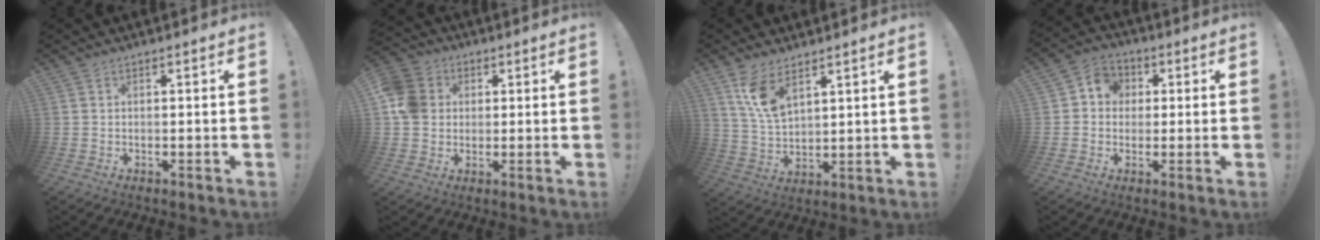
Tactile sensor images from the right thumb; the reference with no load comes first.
{"total": 10.1, "force": [1.1, 9.0, 4.3], "torque": [-0.078, 0.007, 0.024]}
{"total": 9.4, "force": [6.2, 4.2, 5.7], "torque": [-0.109, -0.032, 0.116]}
{"total": 6.7, "force": [0.4, 6.4, 2.2], "torque": [-0.025, 0.006, 0.010]}